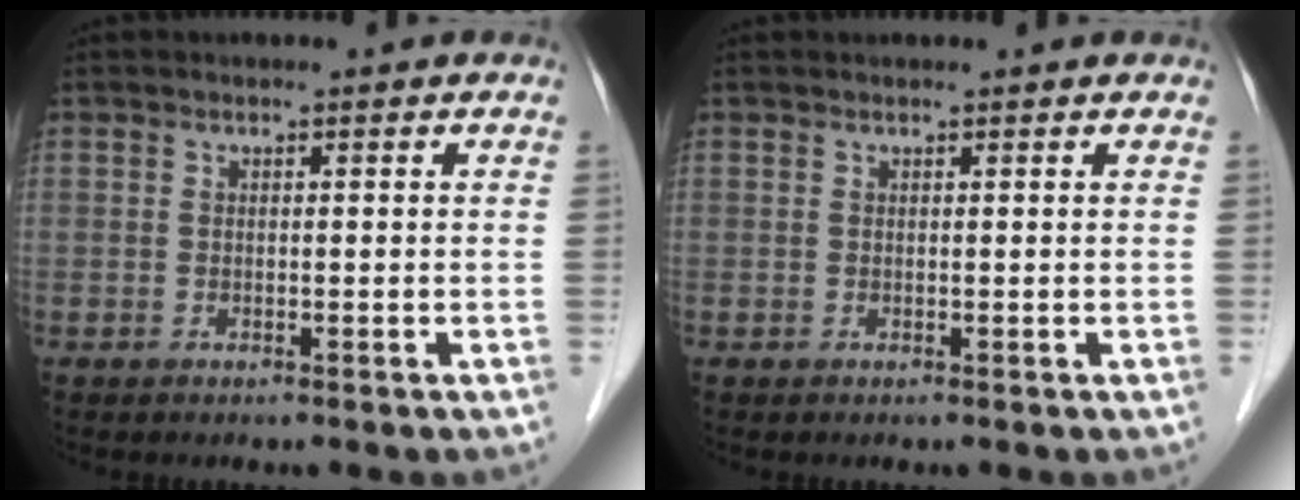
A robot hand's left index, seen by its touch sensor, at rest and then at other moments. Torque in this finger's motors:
{"motor_torque": [0.15, -0.07, -0.02, -0.01]}